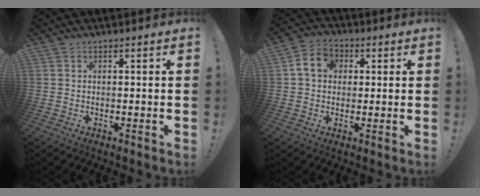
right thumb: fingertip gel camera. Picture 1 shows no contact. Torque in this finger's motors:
{"motor_torque": [0.95, 1.37, 0.49, -0.44, 0.21]}